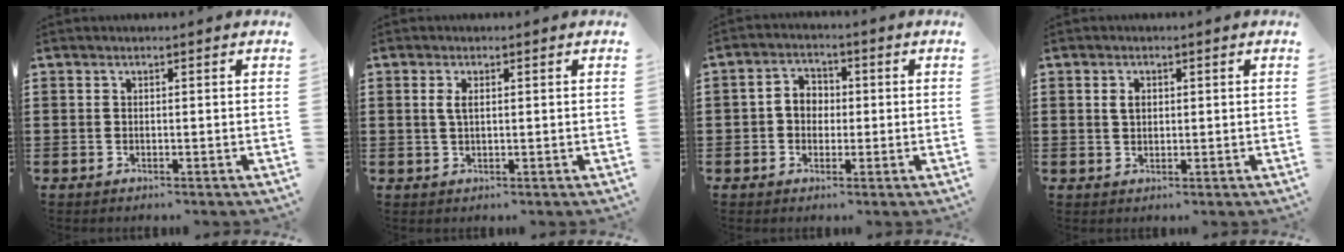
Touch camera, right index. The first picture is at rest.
{"total": 1.9, "force": [0.4, 0.7, 1.7], "torque": [-0.036, 0.005, 0.005]}
{"total": 3.6, "force": [-0.5, 3.1, 1.9], "torque": [-0.045, 0.011, -0.014]}
{"total": 1.9, "force": [0.5, 1.3, 1.3], "torque": [-0.029, 0.007, 0.009]}